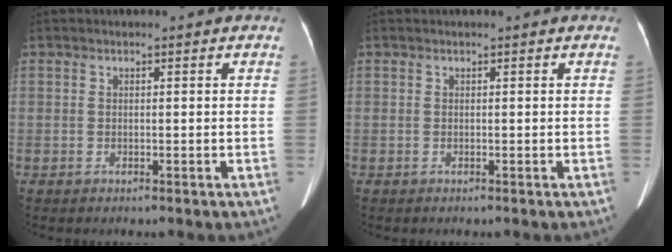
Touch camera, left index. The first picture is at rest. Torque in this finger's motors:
{"motor_torque": [0.02, 0.04, 0.05, 0.01]}